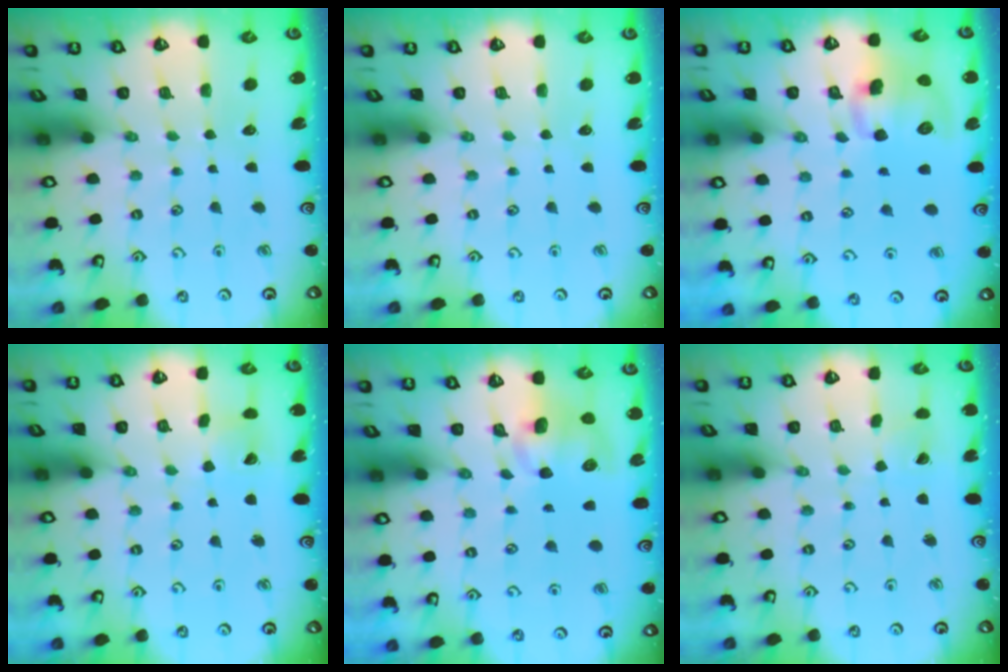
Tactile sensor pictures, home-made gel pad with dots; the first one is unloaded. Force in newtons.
{"total": 0.0}
{"total": 13.0, "press": 12.8, "slide": 2.3}
{"total": 3.6, "press": 3.6, "slide": 0.3}
{"total": 9.7, "press": 9.6, "slide": 1.3}
{"total": 0.7, "press": 0.7, "slide": 0.1}